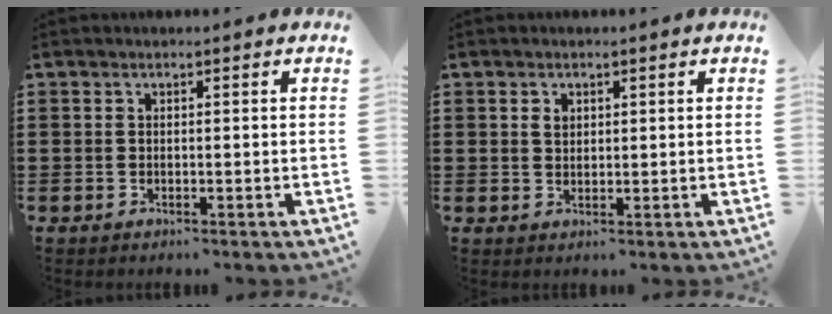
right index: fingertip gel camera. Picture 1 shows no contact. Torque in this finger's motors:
{"motor_torque": [0.23, -0.19, 0.07, 0.02]}